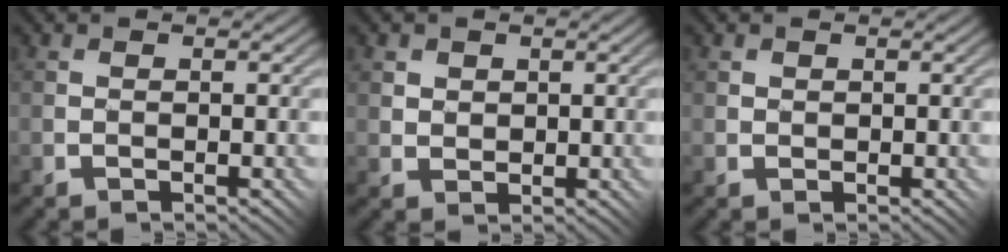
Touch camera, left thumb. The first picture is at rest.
{"total": 3.0, "force": [1.7, 2.4, 0.5], "torque": [-0.032, 0.002, 0.033]}
{"total": 1.0, "force": [0.6, 0.8, -0.1], "torque": [-0.002, -0.002, 0.012]}